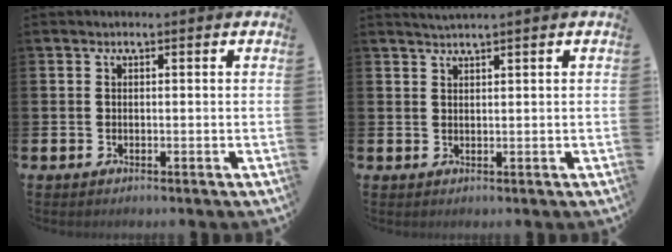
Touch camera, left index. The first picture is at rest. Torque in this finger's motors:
{"motor_torque": [-0.34, -0.19, -0.02, -0.01]}